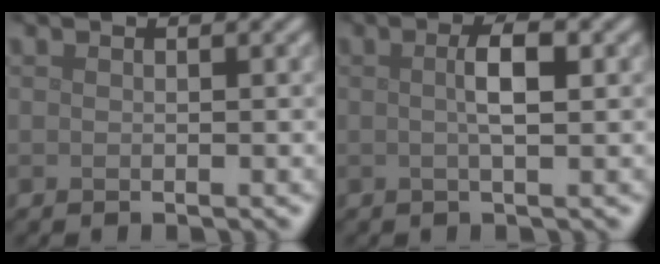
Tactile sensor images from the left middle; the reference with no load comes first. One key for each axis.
{"total": 2.6, "fx": 0.3, "fy": 0.5, "fz": 2.6, "tx": -0.043, "ty": 0.008, "tz": 0.002}